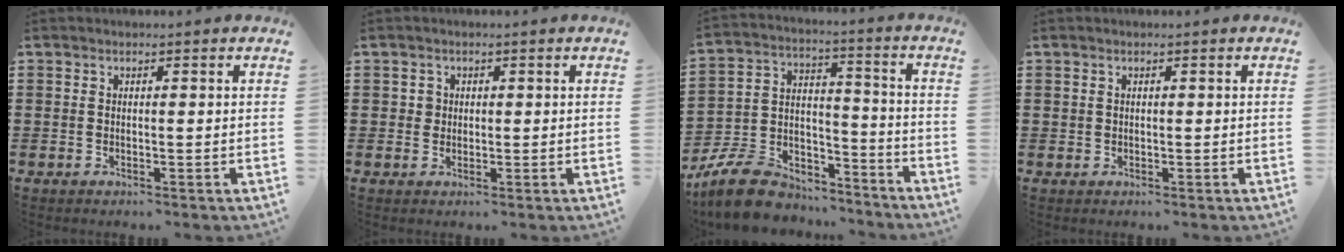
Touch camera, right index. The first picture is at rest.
{"total": 1.3, "force": [0.2, 1.2, 0.4], "torque": [-0.011, 0.007, 0.004]}
{"total": 10.2, "force": [-9.0, 3.4, 3.2], "torque": [-0.075, 0.027, -0.176]}
{"total": 0.6, "force": [0.2, 0.5, 0.1], "torque": [-0.003, 0.002, 0.005]}